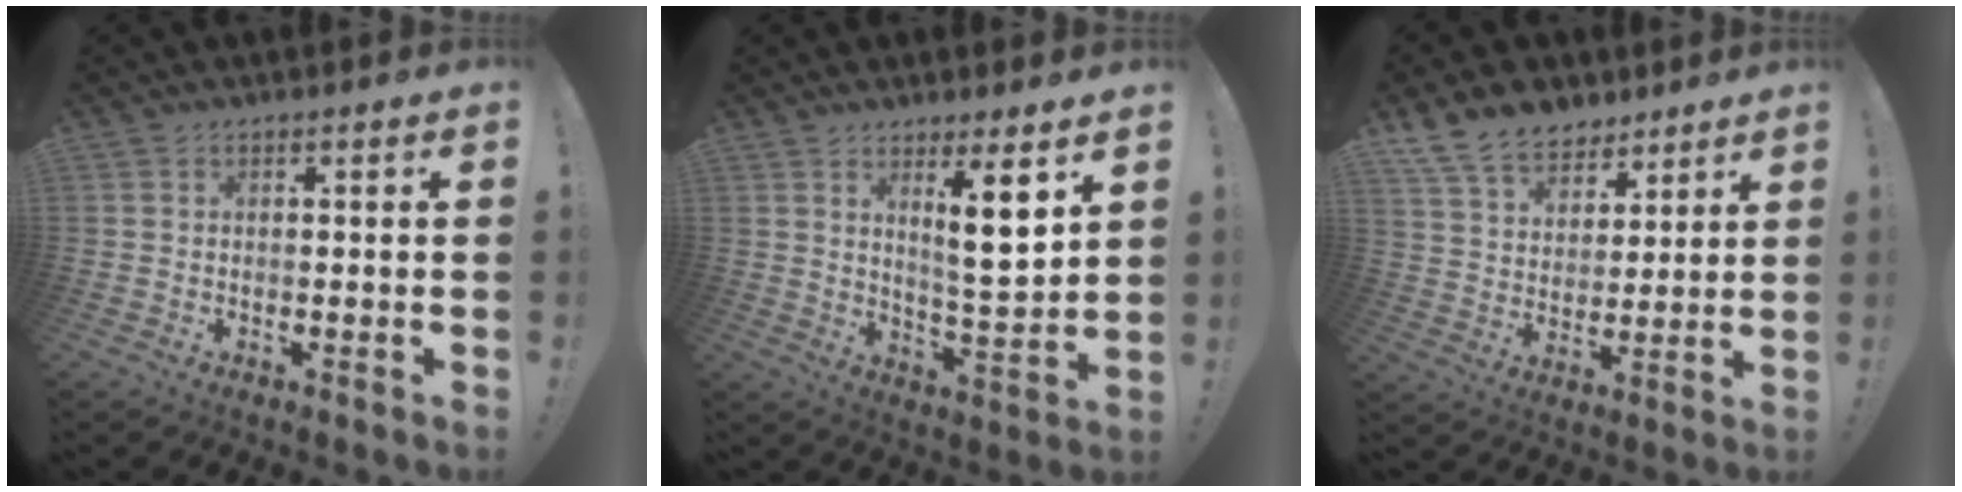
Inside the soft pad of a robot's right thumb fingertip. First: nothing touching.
{"total": 10.3, "force": [5.1, 1.5, 8.8], "torque": [-0.131, -0.029, 0.080]}
{"total": 12.8, "force": [9.6, 7.6, 3.7], "torque": [-0.068, -0.070, 0.187]}